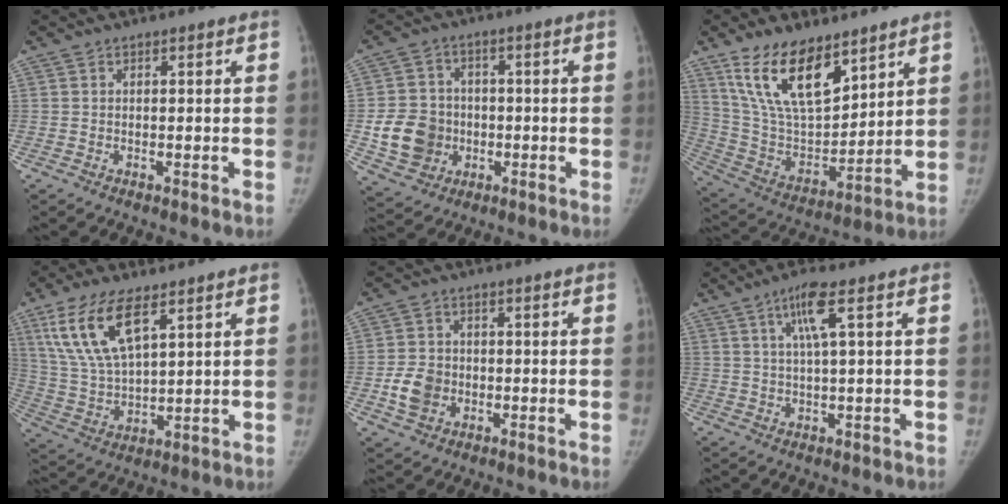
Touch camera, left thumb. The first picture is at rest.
{"total": 11.0, "force": [-1.8, 9.8, 4.7], "torque": [-0.059, 0.011, -0.025]}
{"total": 18.5, "force": [11.5, 8.6, 11.6], "torque": [-0.169, -0.058, 0.231]}
{"total": 14.5, "force": [7.4, 6.1, 10.9], "torque": [-0.211, -0.023, 0.151]}
{"total": 6.6, "force": [-1.6, 5.4, 3.4], "torque": [-0.051, 0.008, -0.028]}
{"total": 5.6, "force": [2.3, 0.2, 5.1], "torque": [-0.110, -0.002, 0.046]}